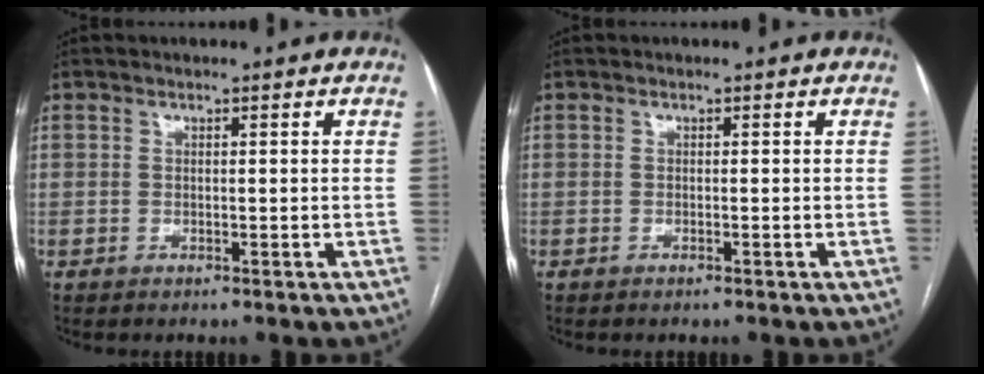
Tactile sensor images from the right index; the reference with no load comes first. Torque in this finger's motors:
{"motor_torque": [-0.01, 0.04, 0.03, 0.01]}